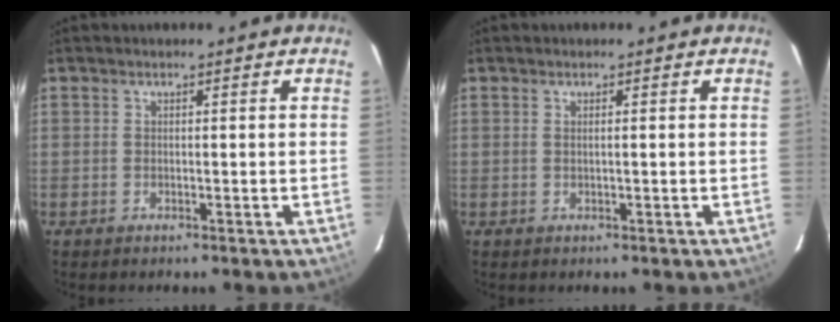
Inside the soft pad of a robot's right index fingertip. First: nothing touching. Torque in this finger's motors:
{"motor_torque": [-0.06, -0.02, -0.08, 0.00]}